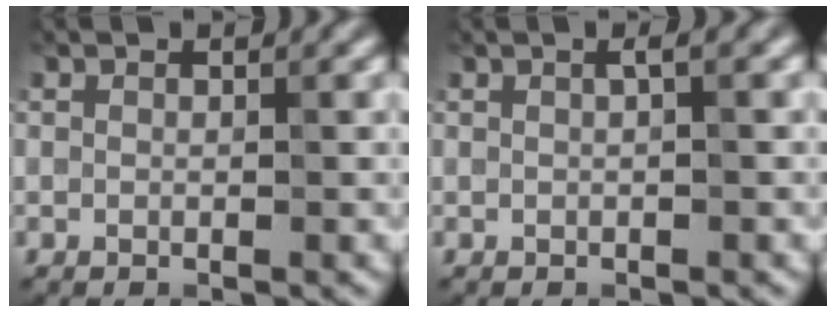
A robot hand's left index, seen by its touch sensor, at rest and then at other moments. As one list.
[{"total": 1.2, "force": [0.3, 0.3, 1.1], "torque": [-0.015, 0.009, 0.000]}]